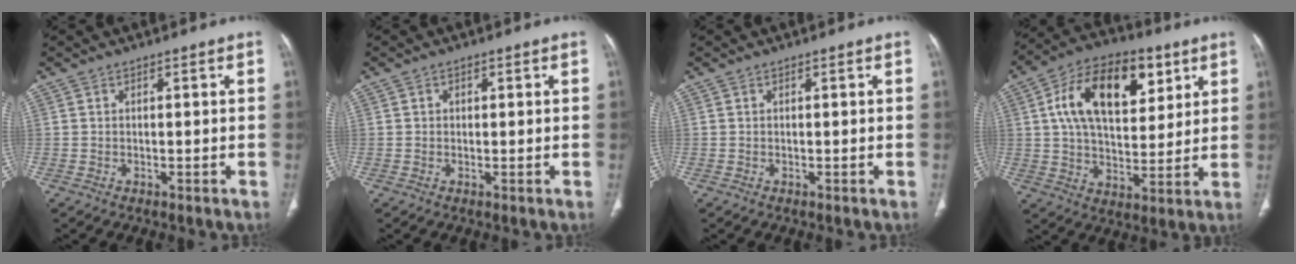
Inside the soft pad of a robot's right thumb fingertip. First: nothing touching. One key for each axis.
{"total": 0.8, "fx": 0.2, "fy": 0.7, "fz": 0.3, "tx": 0.002, "ty": 0.001, "tz": 0.002}
{"total": 0.0}
{"total": 19.7, "fx": 7.0, "fy": 11.2, "fz": 14.6, "tx": -0.208, "ty": -0.006, "tz": 0.112}